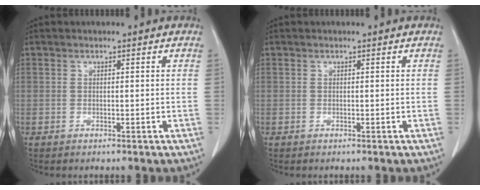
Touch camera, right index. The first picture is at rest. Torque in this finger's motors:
{"motor_torque": [0.00, 0.00, 0.00, 0.00]}